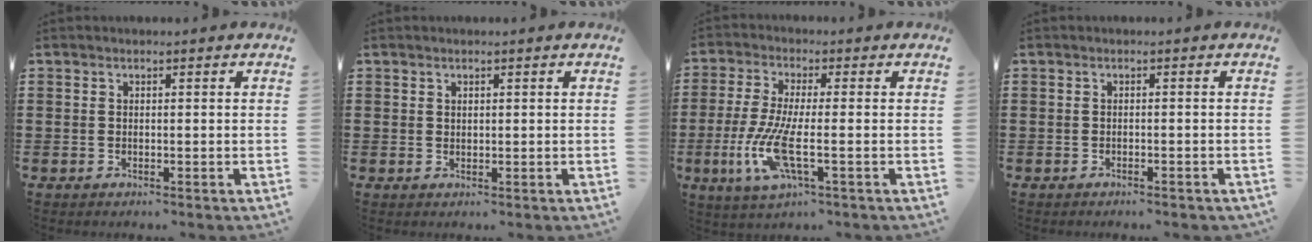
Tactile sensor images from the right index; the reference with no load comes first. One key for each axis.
{"total": 0.7, "fx": 0.4, "fy": 0.5, "fz": 0.2, "tx": -0.005, "ty": 0.002, "tz": 0.009}
{"total": 8.7, "fx": -2.5, "fy": 1.7, "fz": 8.2, "tx": -0.193, "ty": -0.030, "tz": -0.050}
{"total": 0.7, "fx": -0.7, "fy": 0.1, "fz": 0.3, "tx": -0.007, "ty": -0.002, "tz": -0.013}